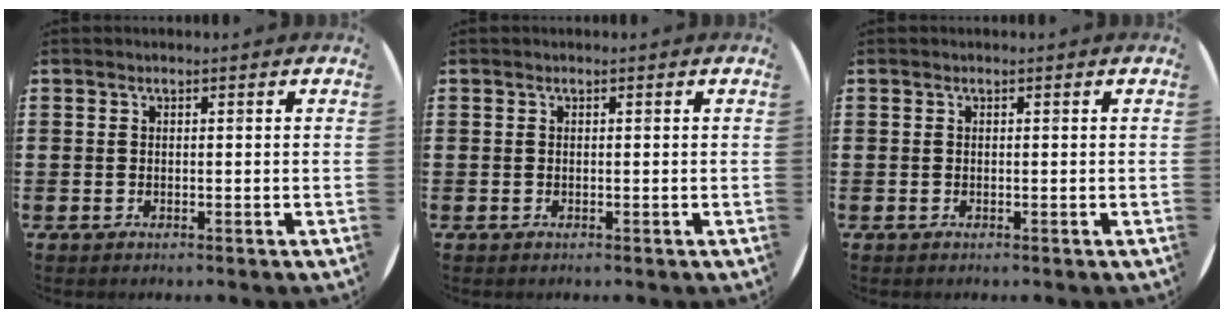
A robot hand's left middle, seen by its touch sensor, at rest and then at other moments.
{"total": 0.0}
{"total": 0.0}